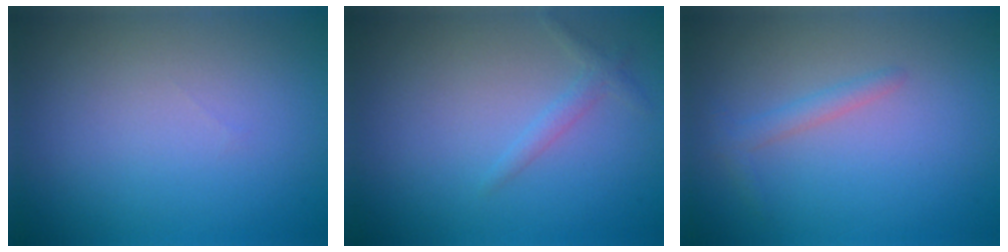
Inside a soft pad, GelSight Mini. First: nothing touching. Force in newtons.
{"total": 1.1, "press": 1.1, "slide": 0.0}
{"total": 1.3, "press": 1.3, "slide": 0.1}